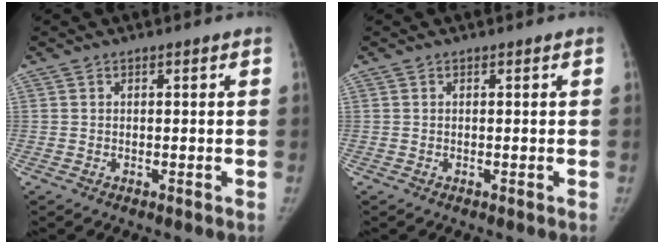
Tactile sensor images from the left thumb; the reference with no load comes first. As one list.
[{"total": 0.0}]